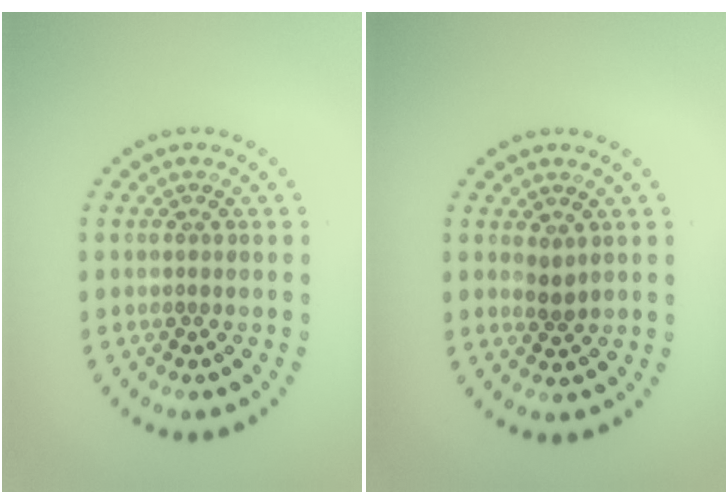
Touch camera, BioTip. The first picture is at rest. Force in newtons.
{"total": 1.2, "press": 0.8, "slide": 0.8}